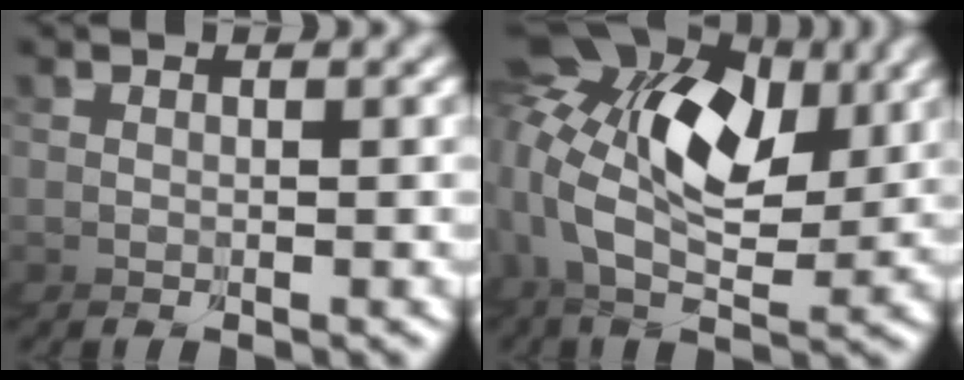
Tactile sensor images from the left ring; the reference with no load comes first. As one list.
[{"total": 8.4, "force": [2.9, 5.6, 5.6], "torque": [-0.104, 0.017, 0.029]}]